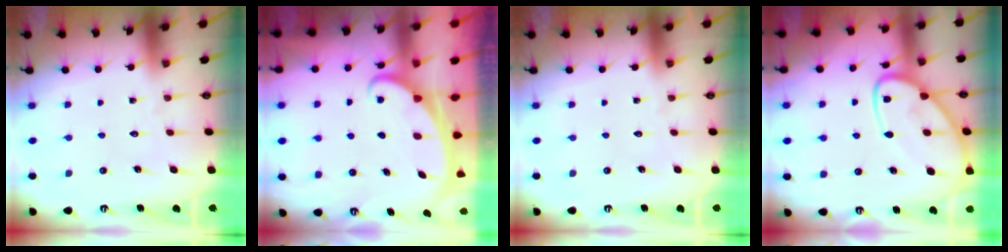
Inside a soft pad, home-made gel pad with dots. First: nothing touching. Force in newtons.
{"total": 2.4, "press": 2.3, "slide": 0.3}
{"total": 0.0}
{"total": 13.4, "press": 13.4, "slide": 1.3}